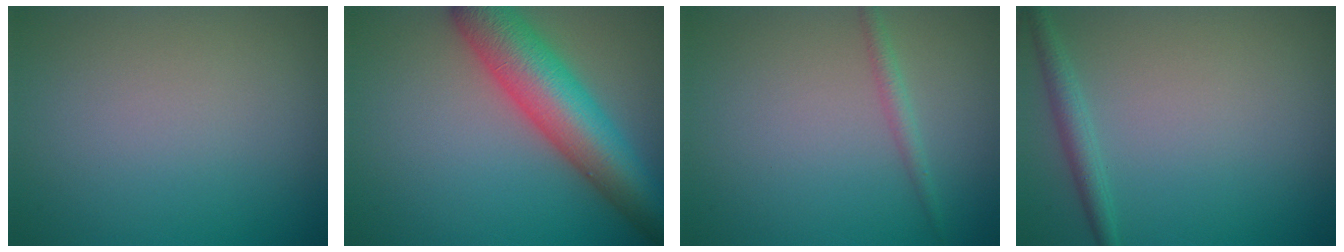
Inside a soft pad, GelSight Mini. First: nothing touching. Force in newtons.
{"total": 9.3, "press": 9.3, "slide": 0.4}
{"total": 1.3, "press": 1.3, "slide": 0.1}
{"total": 1.8, "press": 1.8, "slide": 0.1}